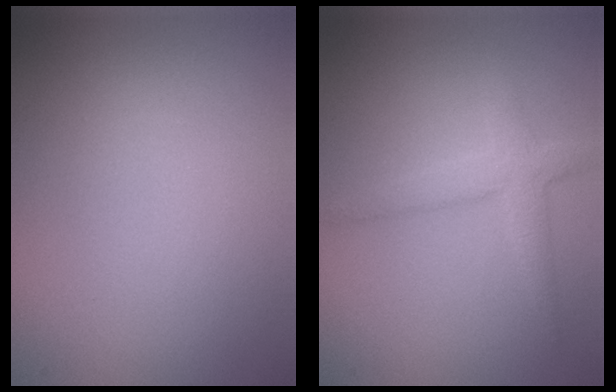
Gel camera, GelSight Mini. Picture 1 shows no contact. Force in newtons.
{"total": 2.5, "press": 2.5, "slide": 0.2}